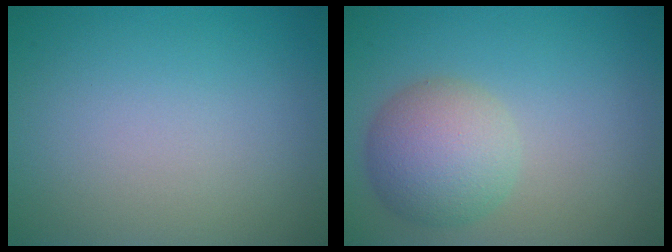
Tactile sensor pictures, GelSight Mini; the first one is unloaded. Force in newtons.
{"total": 5.2, "press": 5.2, "slide": 0.3}